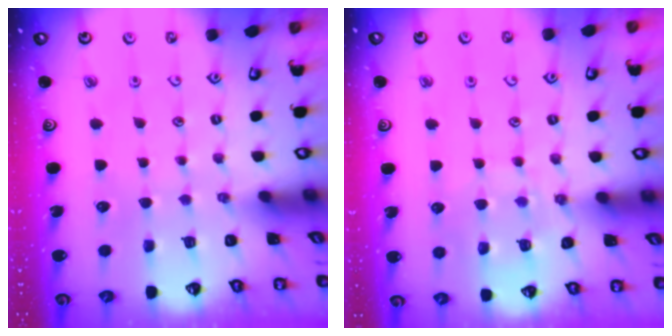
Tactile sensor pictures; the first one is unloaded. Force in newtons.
{"total": 8.9, "press": 8.9, "slide": 0.5}